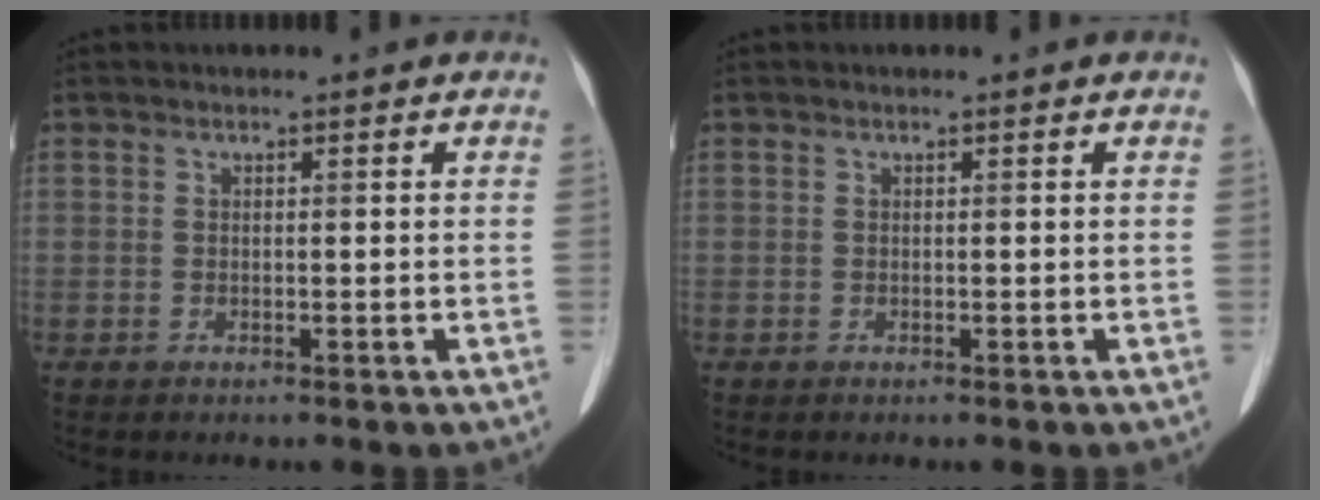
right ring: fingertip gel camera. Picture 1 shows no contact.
{"total": 0.0}